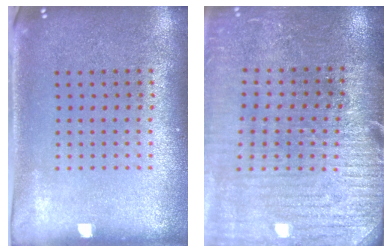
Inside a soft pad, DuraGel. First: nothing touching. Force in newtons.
{"total": 2.9, "press": 2.9, "slide": 0.6}